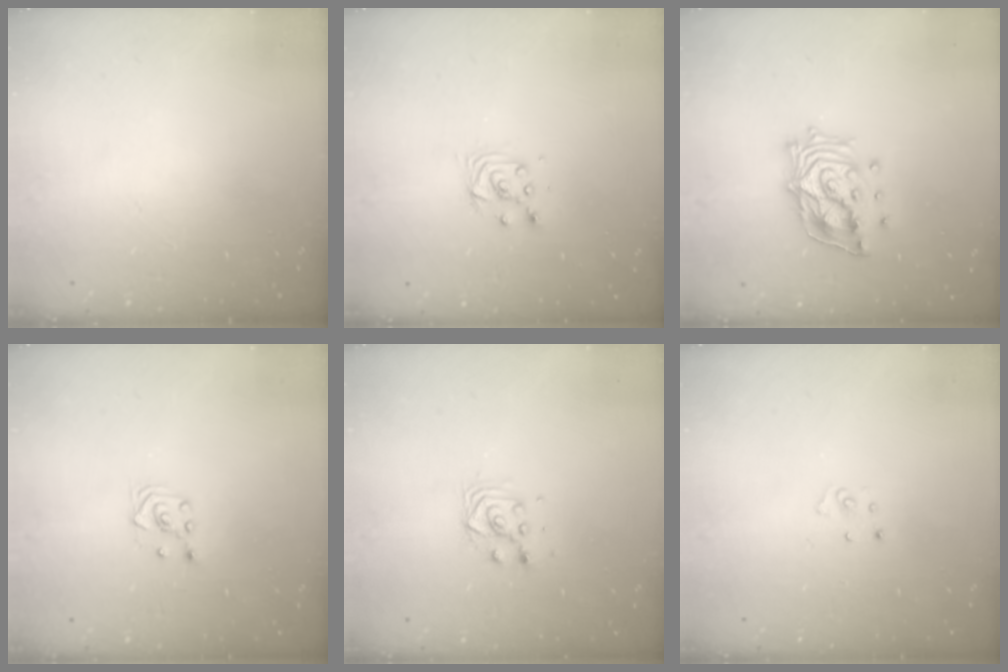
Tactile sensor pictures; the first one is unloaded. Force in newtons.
{"total": 4.2, "press": 4.2, "slide": 0.5}
{"total": 14.0, "press": 13.9, "slide": 1.7}
{"total": 3.0, "press": 2.6, "slide": 1.5}
{"total": 5.0, "press": 5.0, "slide": 0.3}
{"total": 3.1, "press": 3.1, "slide": 0.2}